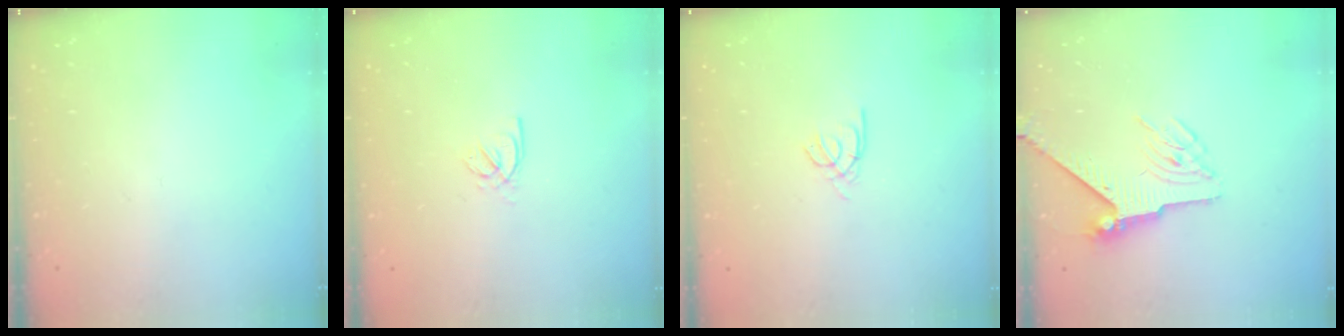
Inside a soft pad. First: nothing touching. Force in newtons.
{"total": 2.0, "press": 2.0, "slide": 0.4}
{"total": 2.1, "press": 2.1, "slide": 0.2}
{"total": 5.9, "press": 5.8, "slide": 1.0}